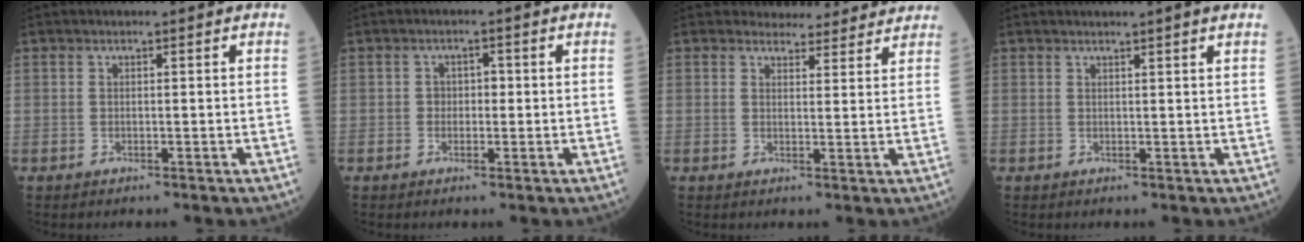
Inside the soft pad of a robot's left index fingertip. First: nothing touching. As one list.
[{"total": 2.1, "force": [-0.5, 1.6, 1.3], "torque": [-0.013, 0.008, -0.015]}, {"total": 7.1, "force": [6.6, 2.5, 0.3], "torque": [0.017, 0.001, 0.057]}, {"total": 1.6, "force": [1.3, -0.4, 0.9], "torque": [-0.011, 0.002, 0.013]}]